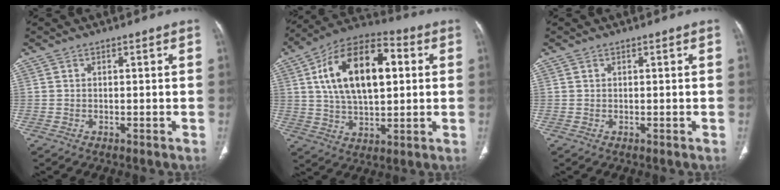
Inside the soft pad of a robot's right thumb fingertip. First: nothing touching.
{"total": 19.7, "force": [4.2, 10.4, 16.2], "torque": [-0.256, 0.016, 0.063]}
{"total": 0.0}